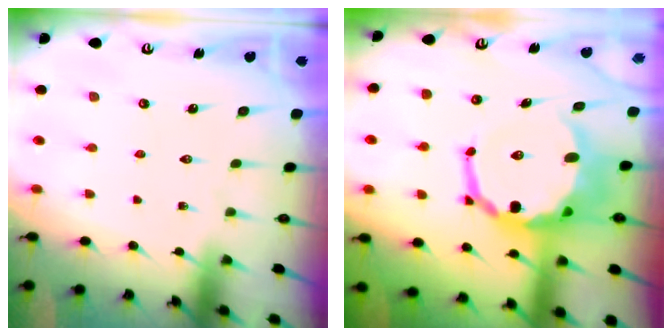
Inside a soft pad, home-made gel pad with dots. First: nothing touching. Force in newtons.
{"total": 11.9, "press": 11.7, "slide": 2.4}